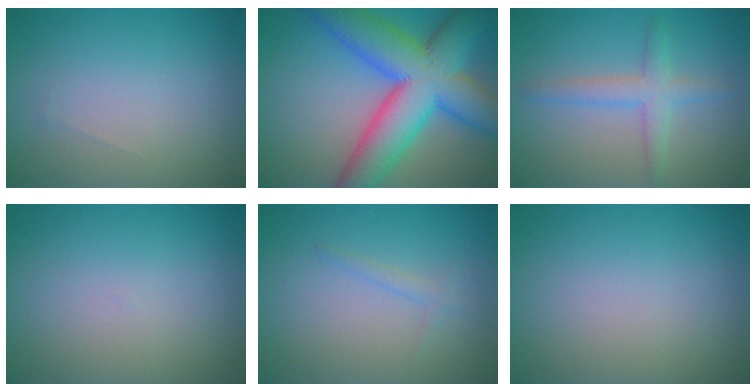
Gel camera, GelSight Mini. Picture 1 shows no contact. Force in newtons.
{"total": 13.4, "press": 13.4, "slide": 0.5}
{"total": 2.7, "press": 2.7, "slide": 0.2}
{"total": 0.0}
{"total": 1.0, "press": 1.0, "slide": 0.1}
{"total": 0.0}